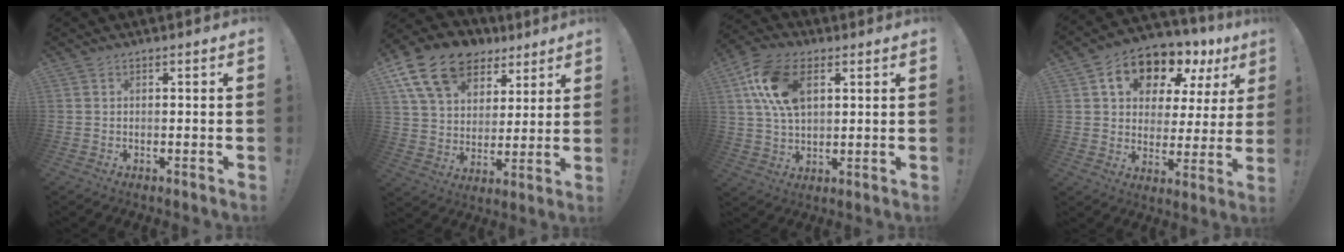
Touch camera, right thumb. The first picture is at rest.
{"total": 17.9, "force": [10.3, 11.6, 9.0], "torque": [-0.156, -0.051, 0.194]}
{"total": 15.3, "force": [5.5, 9.2, 10.9], "torque": [-0.216, -0.003, 0.100]}
{"total": 14.0, "force": [9.4, 7.7, 6.8], "torque": [-0.108, -0.068, 0.165]}